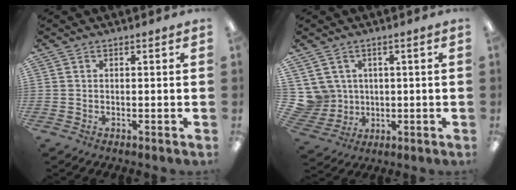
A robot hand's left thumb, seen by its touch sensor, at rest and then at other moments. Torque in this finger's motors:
{"motor_torque": [-0.01, 0.01, 0.32, -0.17, 0.00]}